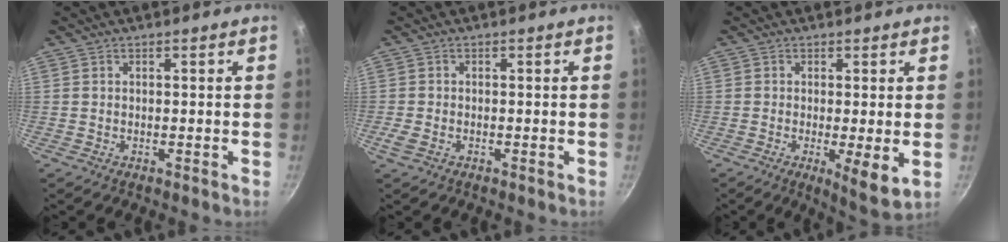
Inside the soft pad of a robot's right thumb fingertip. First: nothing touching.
{"total": 2.2, "force": [-0.9, 1.4, 1.4], "torque": [-0.032, -0.001, -0.019]}
{"total": 6.7, "force": [-0.9, 1.6, 6.4], "torque": [-0.090, -0.021, -0.010]}